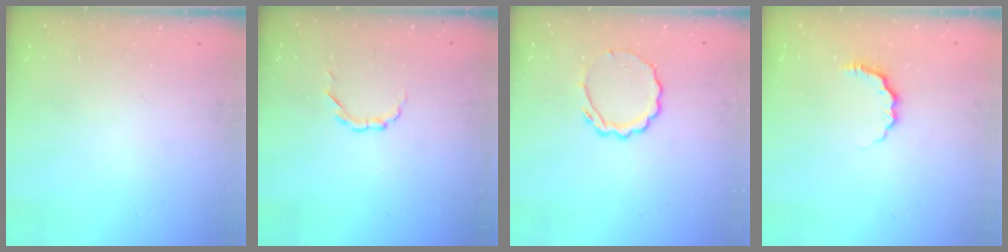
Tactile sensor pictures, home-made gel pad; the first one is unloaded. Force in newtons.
{"total": 2.6, "press": 2.4, "slide": 0.9}
{"total": 5.4, "press": 5.2, "slide": 1.4}
{"total": 4.2, "press": 4.1, "slide": 0.9}